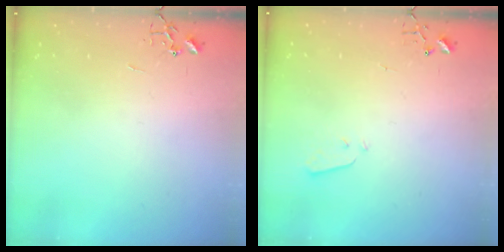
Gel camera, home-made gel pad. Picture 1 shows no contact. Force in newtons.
{"total": 2.2, "press": 2.1, "slide": 0.3}